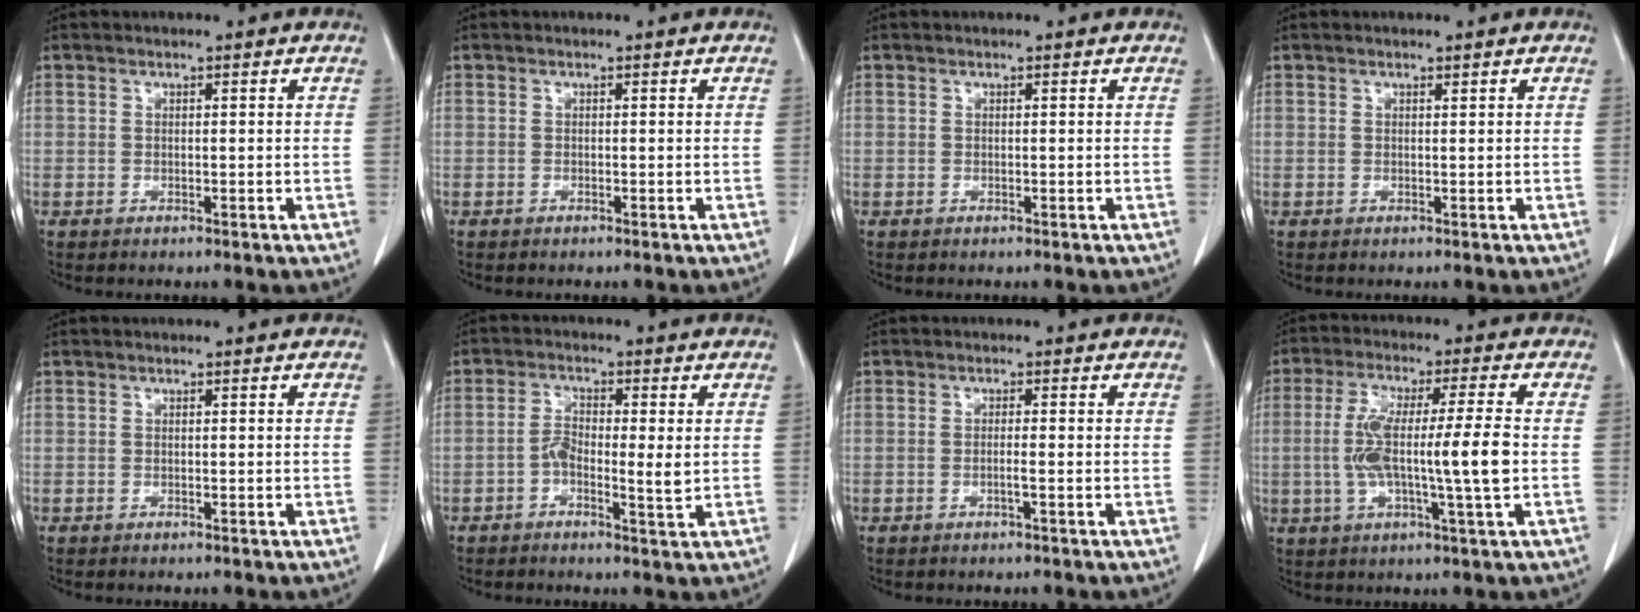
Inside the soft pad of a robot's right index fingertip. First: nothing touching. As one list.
[{"total": 0.0}, {"total": 0.0}, {"total": 0.0}, {"total": 0.0}, {"total": 5.0, "force": [-0.5, 1.4, 4.7], "torque": [-0.086, 0.002, -0.013]}, {"total": 1.2, "force": [-0.4, -0.2, 1.1], "torque": [-0.021, 0.000, -0.008]}, {"total": 11.7, "force": [-0.8, 0.4, 11.6], "torque": [-0.222, 0.006, -0.018]}]